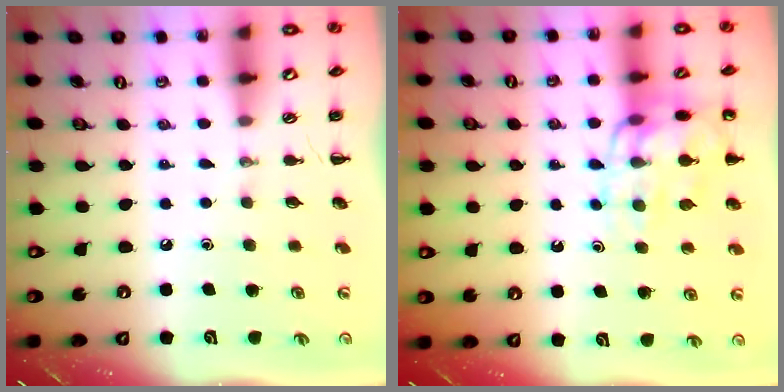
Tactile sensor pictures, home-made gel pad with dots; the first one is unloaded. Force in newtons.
{"total": 13.5, "press": 13.4, "slide": 1.5}